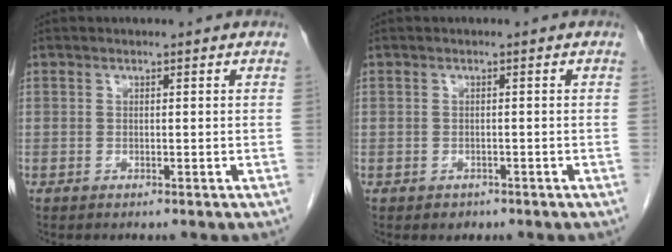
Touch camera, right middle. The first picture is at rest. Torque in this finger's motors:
{"motor_torque": [0.32, -0.17, 0.07, 0.02]}